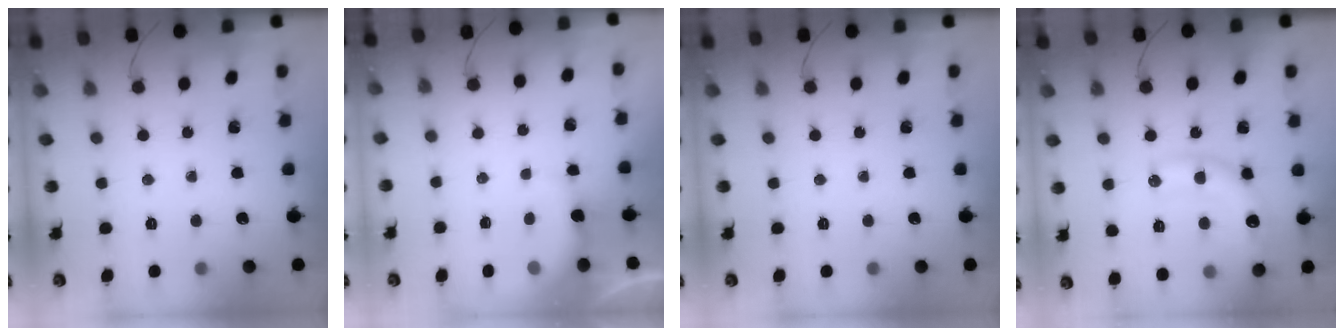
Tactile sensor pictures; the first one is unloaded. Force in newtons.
{"total": 2.8, "press": 2.7, "slide": 0.7}
{"total": 0.0}
{"total": 14.9, "press": 14.8, "slide": 1.9}